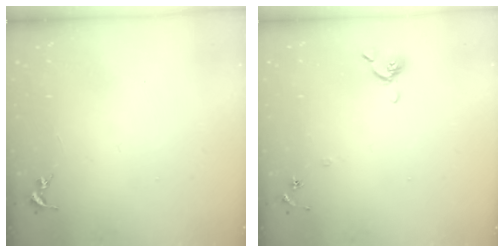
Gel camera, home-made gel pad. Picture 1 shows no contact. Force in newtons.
{"total": 6.2, "press": 6.2, "slide": 0.8}